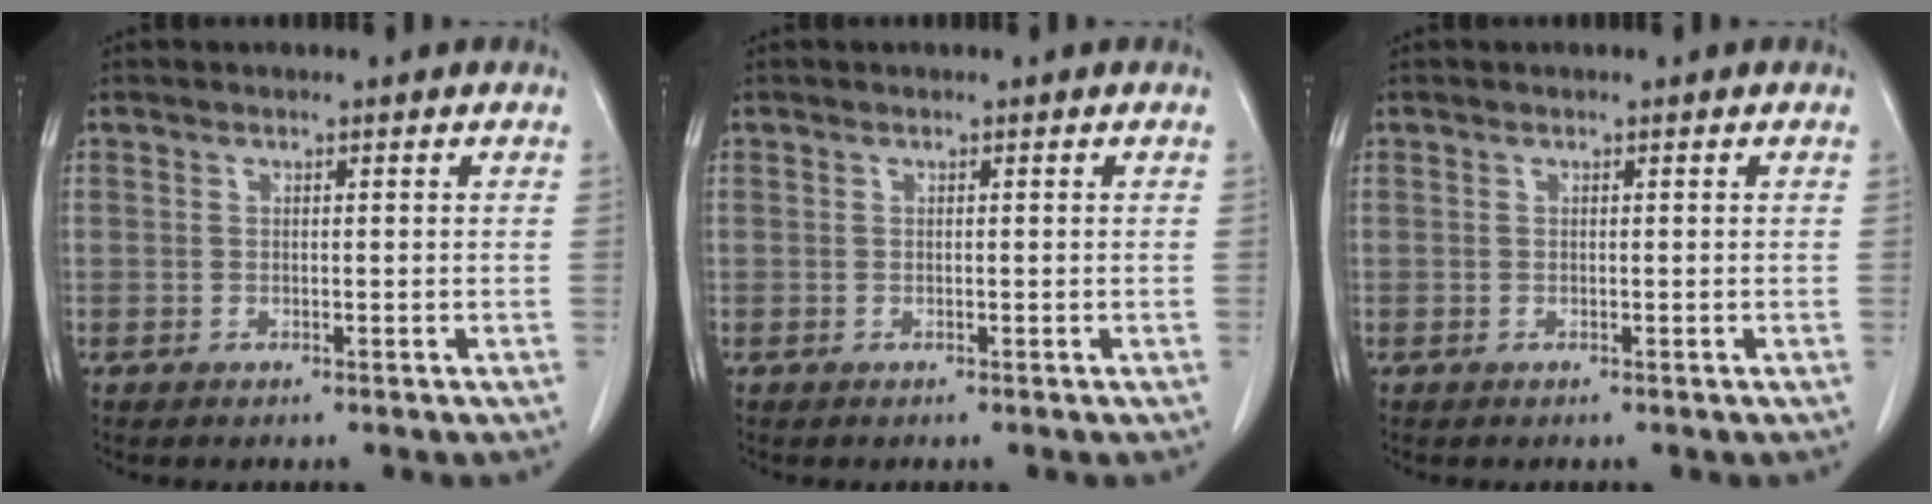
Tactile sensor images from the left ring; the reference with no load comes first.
{"total": 0.0}
{"total": 0.0}